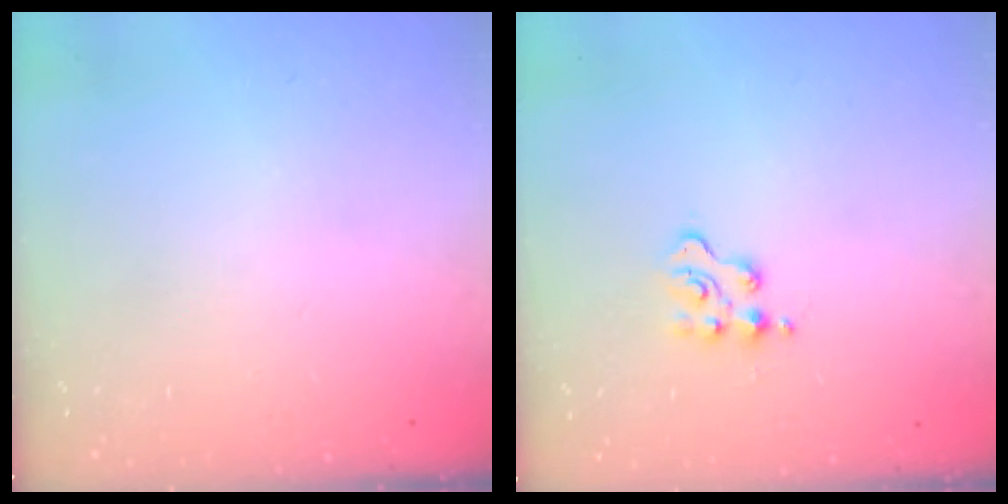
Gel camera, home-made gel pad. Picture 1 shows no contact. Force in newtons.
{"total": 2.9, "press": 2.9, "slide": 0.5}